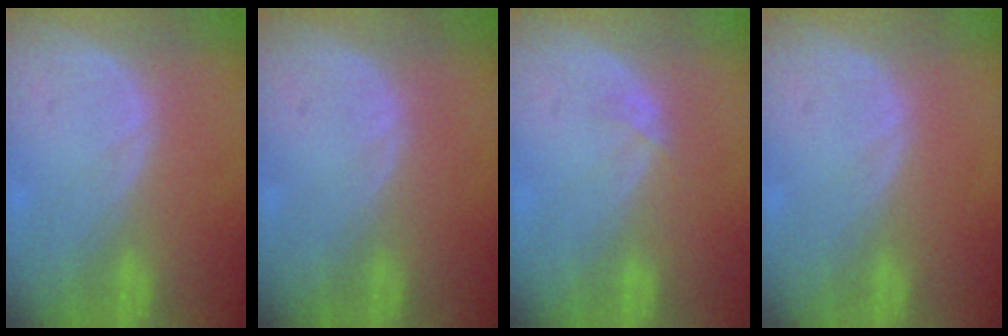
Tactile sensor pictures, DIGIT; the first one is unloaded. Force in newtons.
{"total": 0.0}
{"total": 1.2, "press": 0.9, "slide": 0.7}
{"total": 0.0}